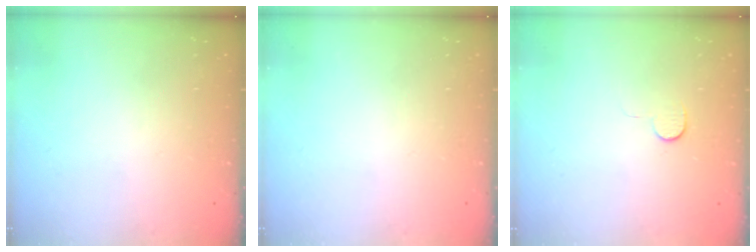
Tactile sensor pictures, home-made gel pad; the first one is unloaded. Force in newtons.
{"total": 0.0}
{"total": 5.6, "press": 5.6, "slide": 0.4}